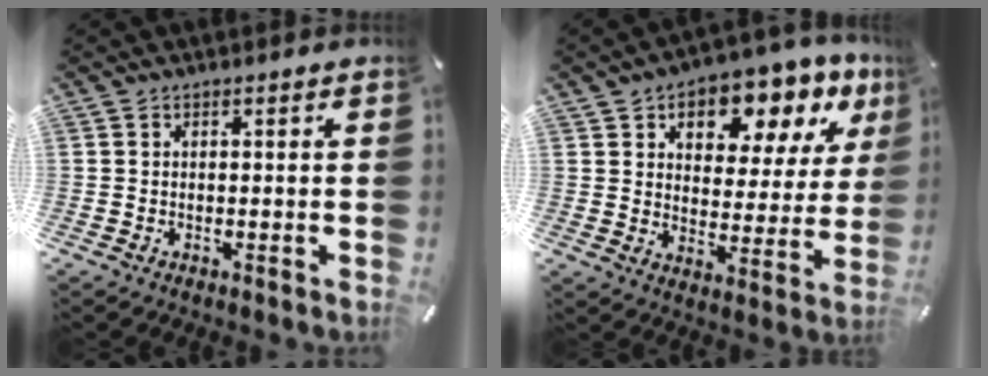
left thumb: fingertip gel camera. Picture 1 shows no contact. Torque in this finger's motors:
{"motor_torque": [2.73, 2.28, 0.92, 0.16, 0.16]}